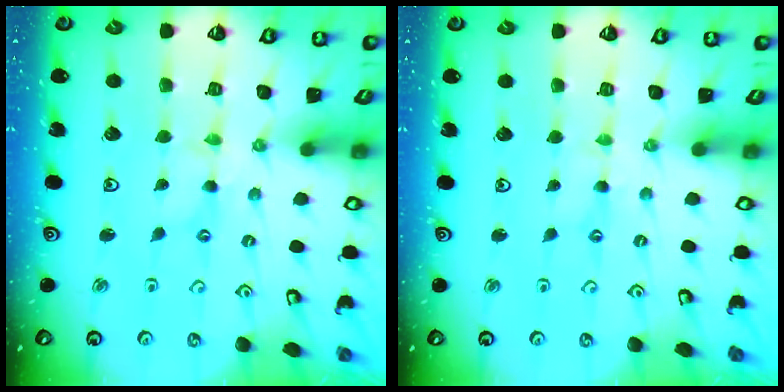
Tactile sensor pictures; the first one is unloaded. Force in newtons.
{"total": 1.8, "press": 1.8, "slide": 0.3}